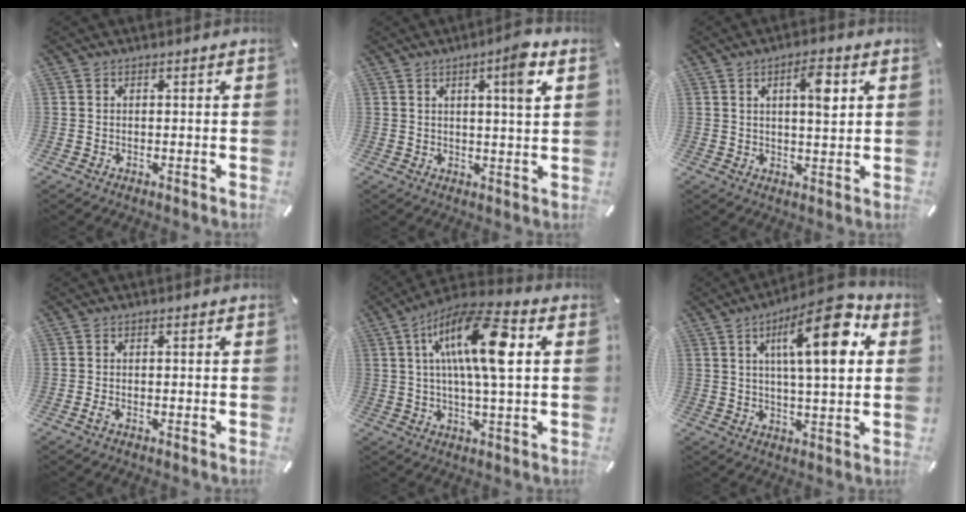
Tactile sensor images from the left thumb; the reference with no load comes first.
{"total": 7.0, "force": [3.1, 0.9, 6.2], "torque": [-0.094, -0.009, 0.042]}
{"total": 6.6, "force": [2.4, 2.3, 5.6], "torque": [-0.086, -0.006, 0.032]}
{"total": 1.2, "force": [-0.5, 0.3, 1.0], "torque": [-0.018, -0.001, -0.008]}
{"total": 17.0, "force": [4.4, 4.7, 15.8], "torque": [-0.295, 0.000, 0.065]}
{"total": 17.8, "force": [6.4, 5.7, 15.6], "torque": [-0.233, -0.015, 0.092]}